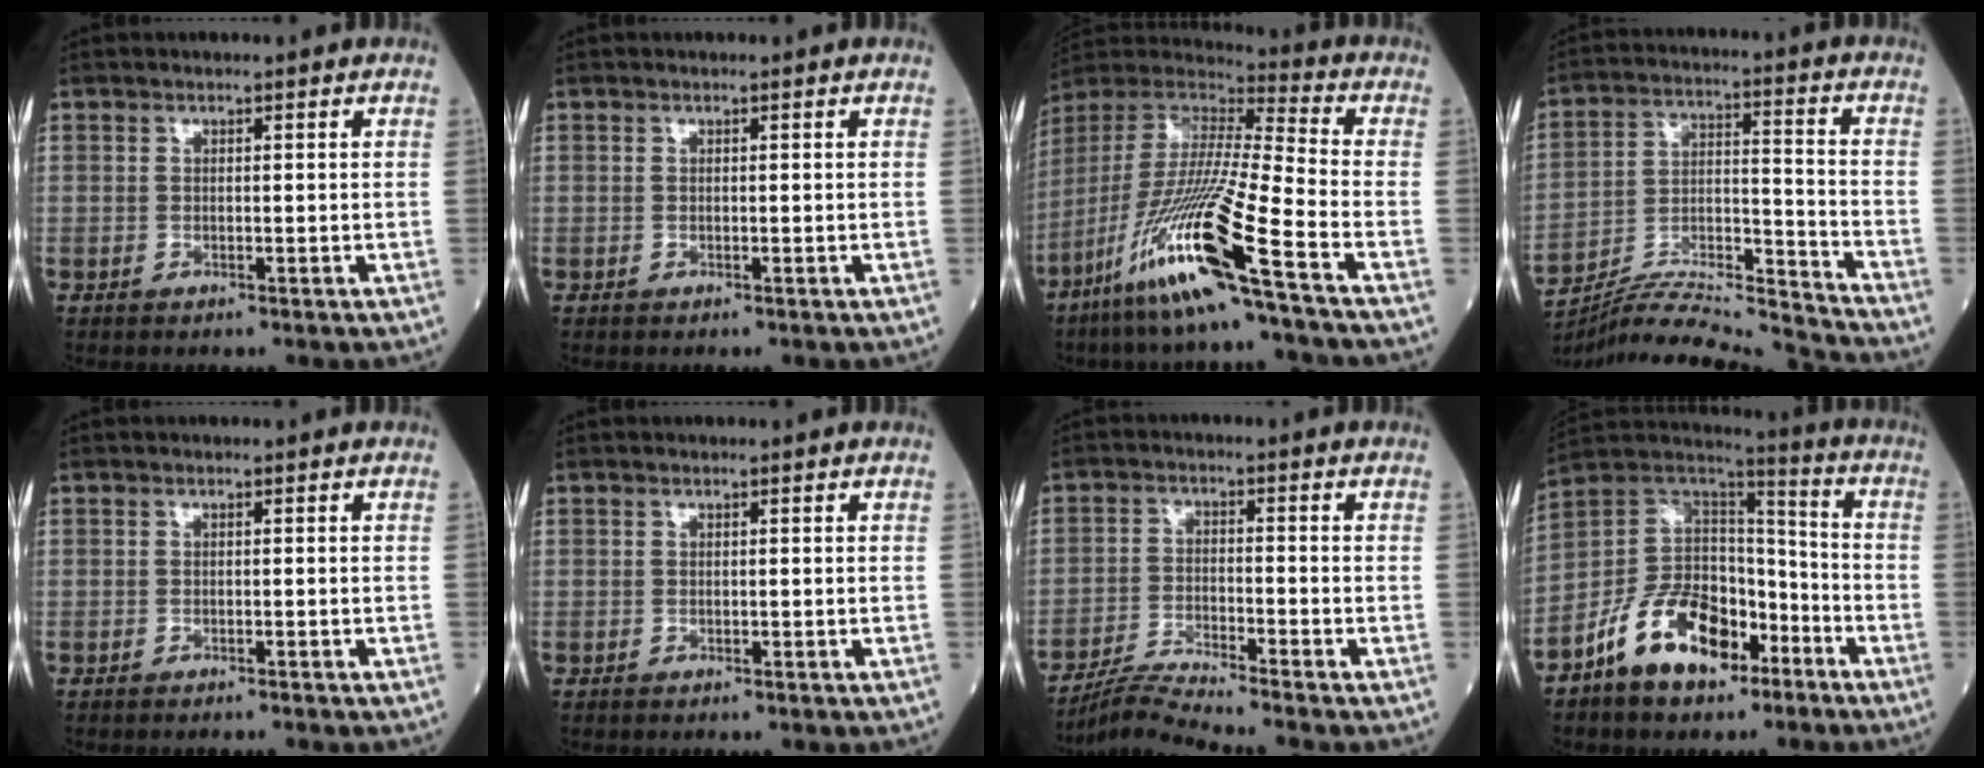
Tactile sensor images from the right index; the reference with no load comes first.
{"total": 0.0}
{"total": 20.5, "force": [-11.2, -1.1, 17.1], "torque": [-0.388, -0.053, -0.225]}
{"total": 17.3, "force": [-16.8, -1.5, 3.7], "torque": [-0.068, 0.021, -0.283]}
{"total": 1.1, "force": [-1.0, 0.0, 0.3], "torque": [-0.007, 0.000, -0.014]}
{"total": 0.0}
{"total": 6.4, "force": [-5.9, -2.3, 1.0], "torque": [-0.030, -0.019, -0.114]}
{"total": 15.1, "force": [-8.5, 8.3, 9.3], "torque": [-0.189, 0.026, -0.157]}